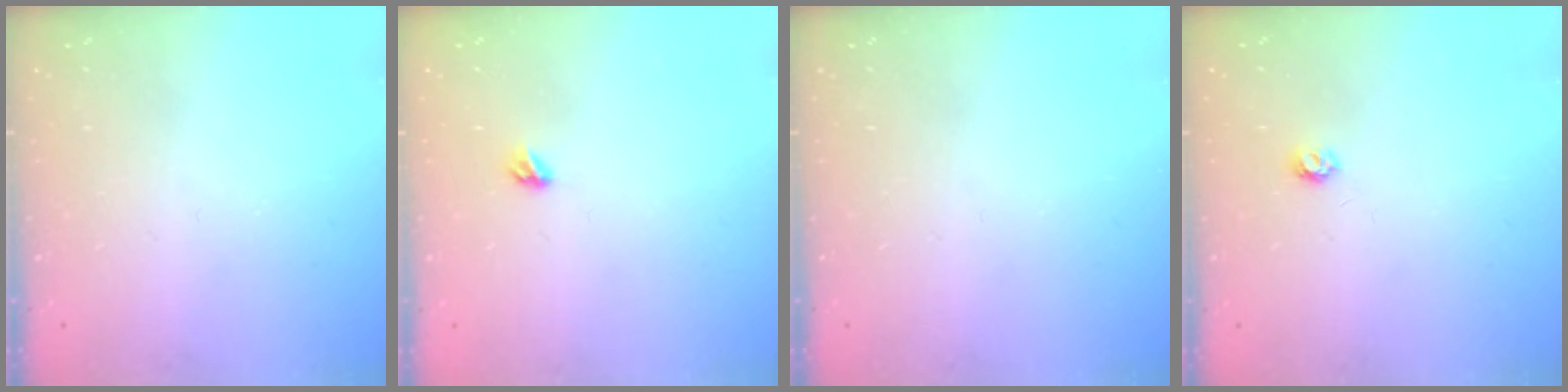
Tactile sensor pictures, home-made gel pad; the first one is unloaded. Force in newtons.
{"total": 3.5, "press": 3.4, "slide": 0.7}
{"total": 0.0}
{"total": 3.6, "press": 3.6, "slide": 0.3}